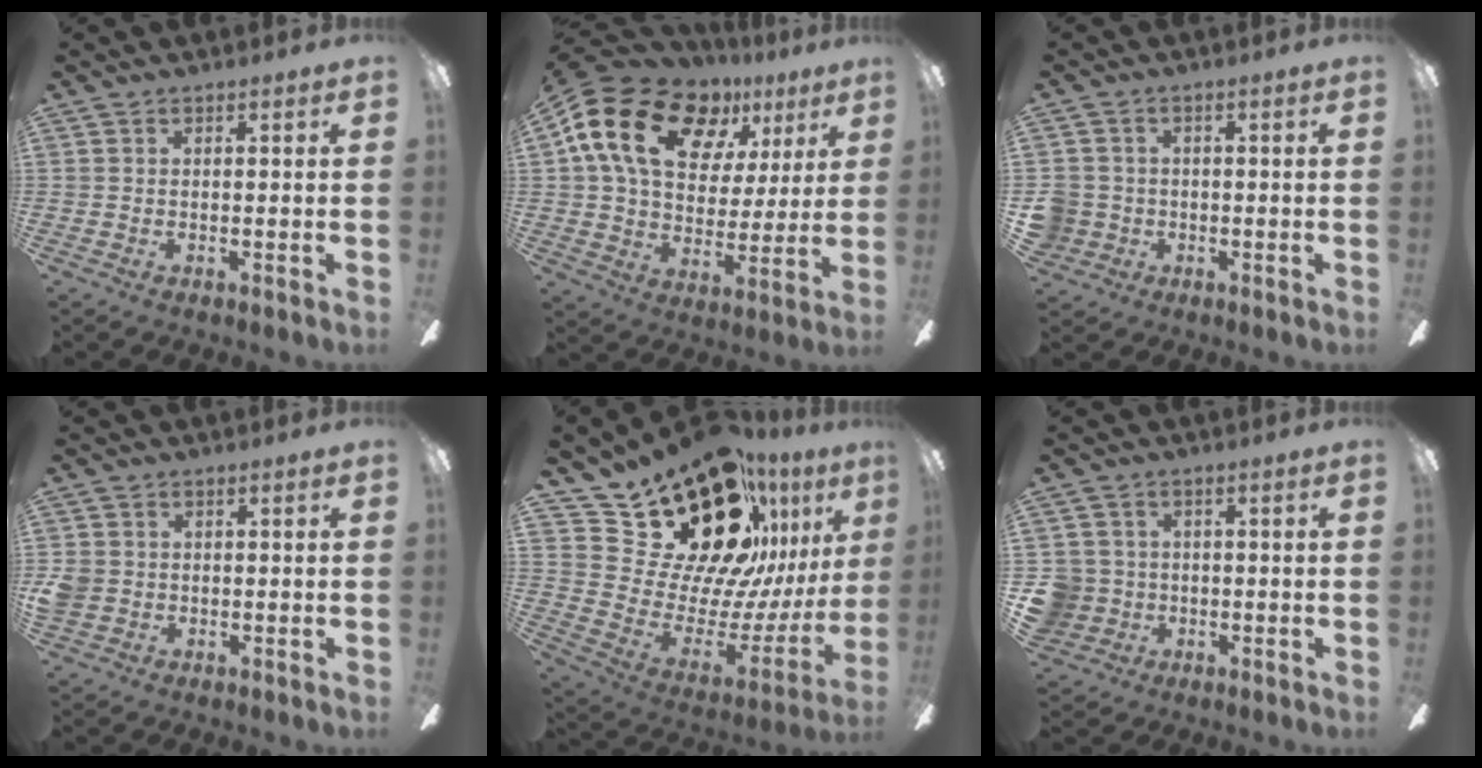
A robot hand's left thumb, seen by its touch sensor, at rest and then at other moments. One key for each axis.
{"total": 20.5, "fx": 9.9, "fy": 13.1, "fz": 12.2, "tx": -0.218, "ty": -0.034, "tz": 0.179}
{"total": 4.6, "fx": -0.6, "fy": 4.5, "fz": 0.8, "tx": -0.036, "ty": 0.011, "tz": -0.009}
{"total": 3.5, "fx": -0.2, "fy": 3.3, "fz": 1.2, "tx": -0.022, "ty": 0.003, "tz": -0.005}
{"total": 28.3, "fx": 18.6, "fy": 13.6, "fz": 16.4, "tx": -0.278, "ty": -0.140, "tz": 0.357}
{"total": 6.1, "fx": -0.4, "fy": 6.0, "fz": 1.2, "tx": -0.048, "ty": 0.011, "tz": -0.005}